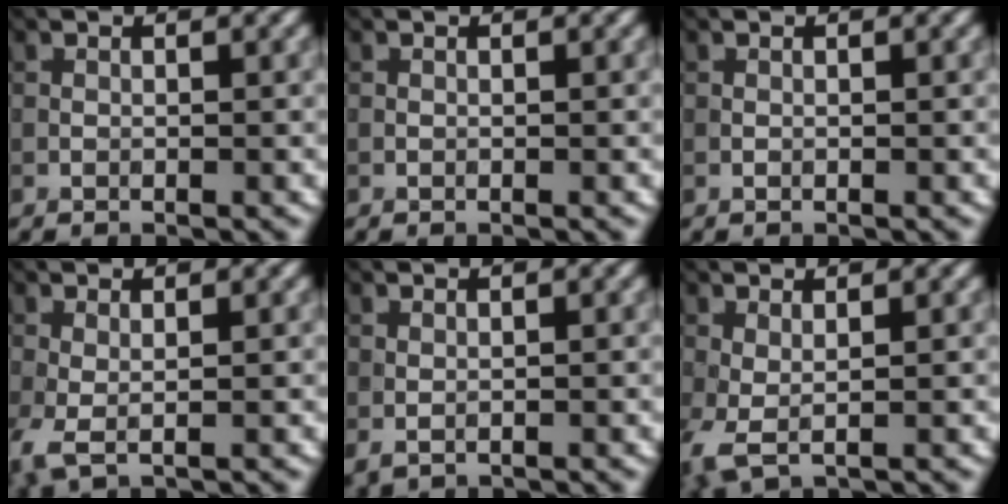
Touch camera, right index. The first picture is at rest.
{"total": 0.0}
{"total": 0.0}
{"total": 2.0, "force": [-0.1, 0.7, 1.9], "torque": [-0.052, -0.004, -0.005]}
{"total": 0.6, "force": [0.1, 0.3, 0.5], "torque": [-0.012, -0.003, 0.006]}
{"total": 2.3, "force": [0.1, 0.9, 2.1], "torque": [-0.059, -0.004, 0.000]}